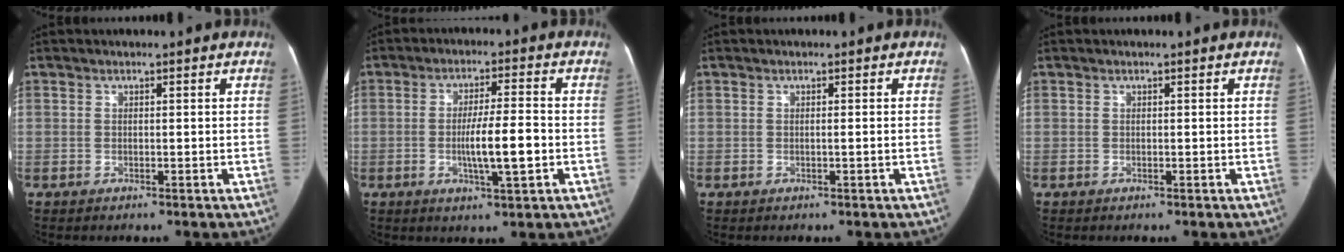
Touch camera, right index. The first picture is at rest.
{"total": 7.9, "force": [-1.6, 0.6, 7.7], "torque": [-0.135, -0.002, -0.029]}
{"total": 0.6, "force": [-0.2, -0.2, 0.5], "torque": [-0.008, 0.000, -0.002]}
{"total": 0.0}